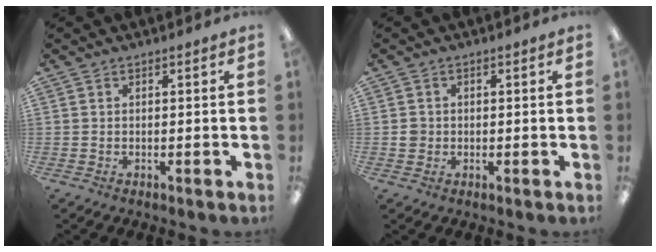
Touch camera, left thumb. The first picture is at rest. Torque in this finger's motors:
{"motor_torque": [-0.09, 0.20, 0.10, -0.19, -0.01]}